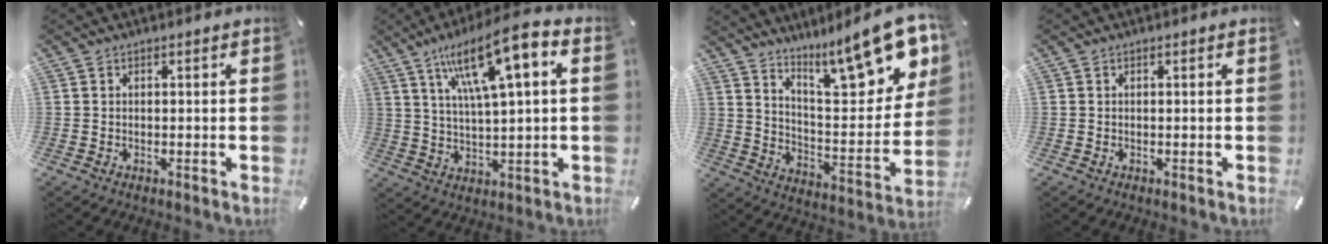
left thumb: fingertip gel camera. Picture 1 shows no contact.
{"total": 14.6, "force": [7.2, 3.7, 12.1], "torque": [-0.214, -0.018, 0.122]}
{"total": 19.5, "force": [14.5, 5.3, 12.0], "torque": [-0.171, -0.112, 0.237]}
{"total": 0.0}